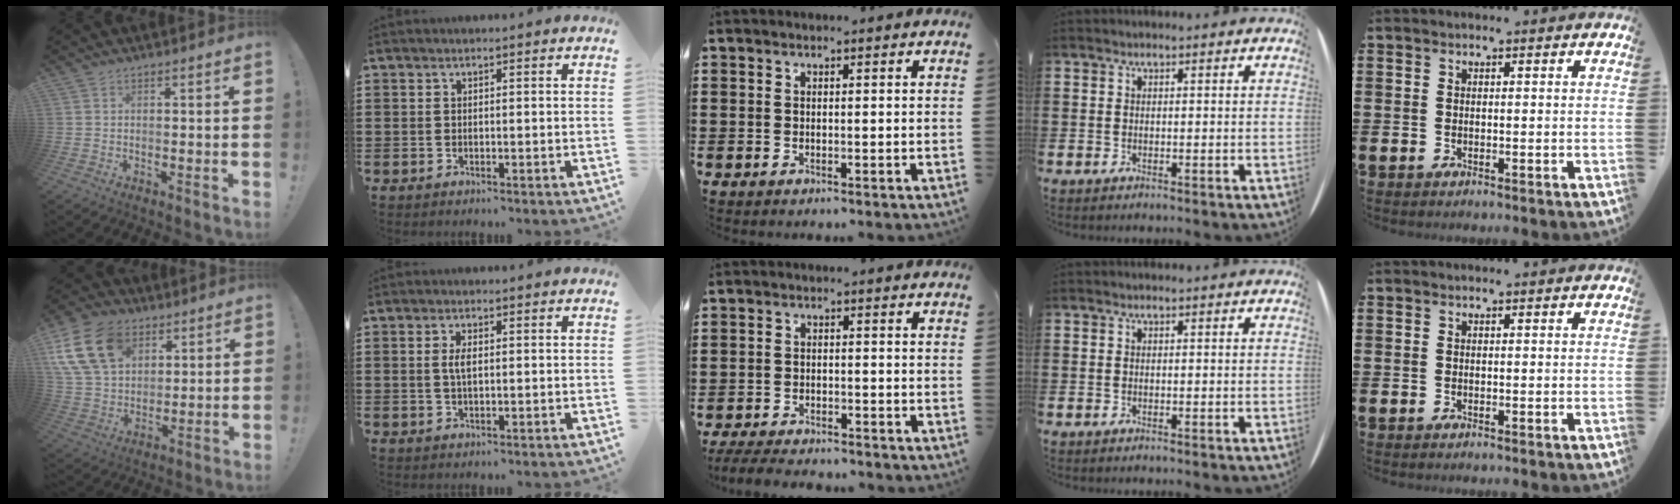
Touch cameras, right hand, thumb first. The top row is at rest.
{"thumb": {"total": 18.0, "force": [8.2, 12.6, 9.9], "torque": [-0.201, -0.033, 0.156]}, "index": {"total": 2.5, "force": [0.3, 0.9, 2.3], "torque": [-0.047, 0.004, 0.003]}, "middle": {"total": 3.4, "force": [-3.4, 0.5, 0.6], "torque": [-0.018, 0.001, -0.073]}}